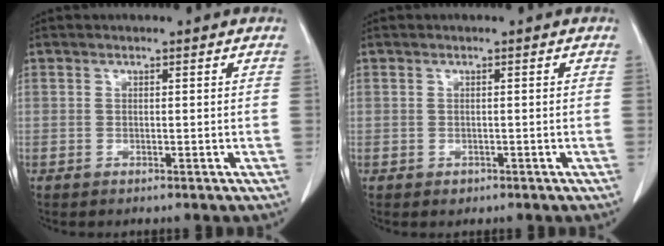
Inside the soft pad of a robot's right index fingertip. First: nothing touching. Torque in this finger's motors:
{"motor_torque": [-0.05, -0.01, -0.16, -0.06]}